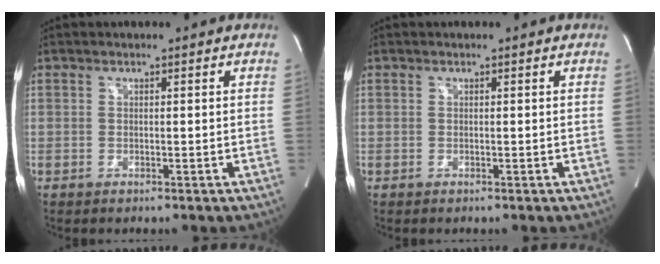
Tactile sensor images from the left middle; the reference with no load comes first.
{"total": 0.0}